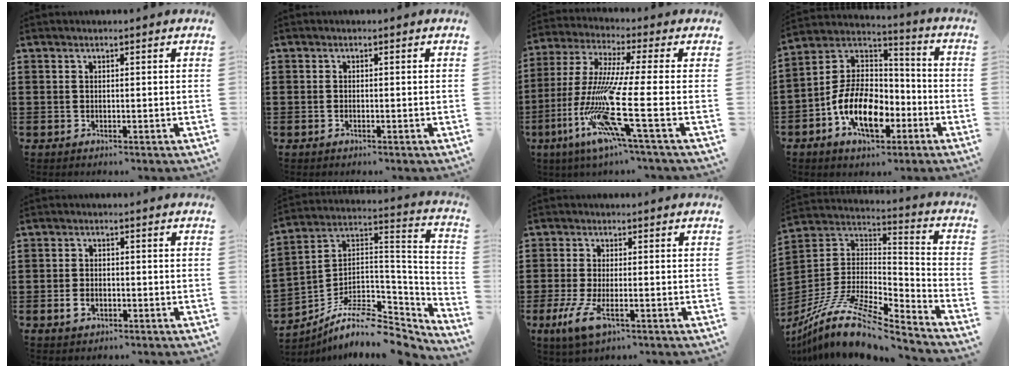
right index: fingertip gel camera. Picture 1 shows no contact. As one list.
[{"total": 0.0}, {"total": 14.0, "force": [-4.5, 1.0, 13.2], "torque": [-0.295, -0.023, -0.092]}, {"total": 12.3, "force": [-5.4, 7.2, 8.5], "torque": [-0.187, 0.011, -0.104]}, {"total": 2.1, "force": [-0.8, 1.5, 1.1], "torque": [-0.031, 0.000, -0.019]}, {"total": 9.5, "force": [-7.3, 3.3, 5.1], "torque": [-0.098, 0.005, -0.142]}, {"total": 4.9, "force": [-2.2, 1.4, 4.1], "torque": [-0.096, -0.015, -0.042]}, {"total": 13.1, "force": [-9.9, 3.3, 8.0], "torque": [-0.158, 0.018, -0.187]}]